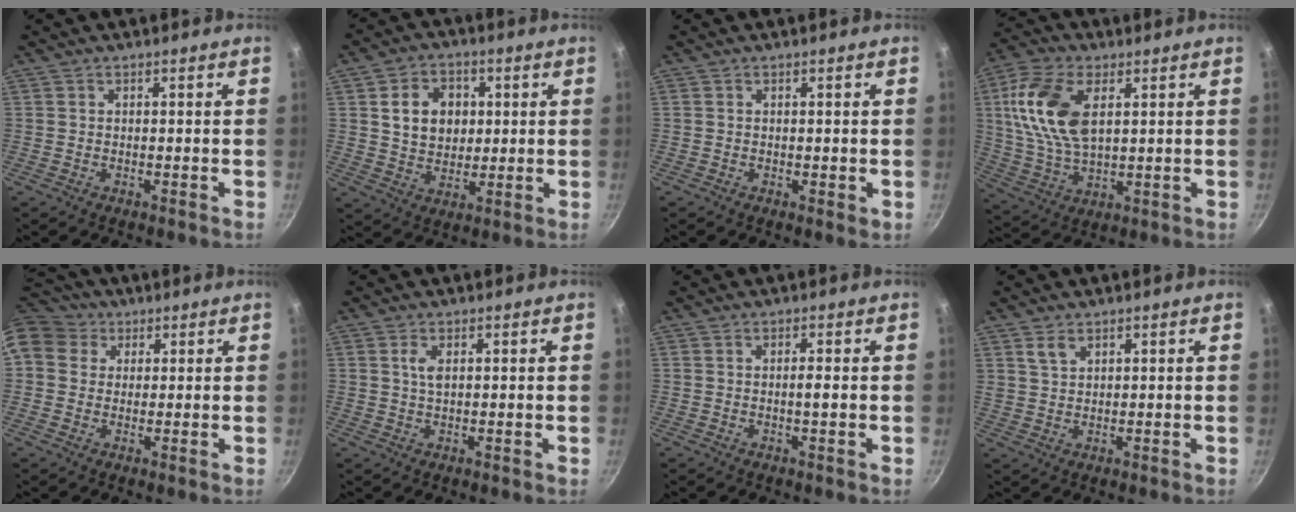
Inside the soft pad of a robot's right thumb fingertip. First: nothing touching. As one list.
[{"total": 10.3, "force": [2.1, 8.2, 5.8], "torque": [-0.066, -0.001, 0.035]}, {"total": 0.9, "force": [-0.1, 0.4, 0.8], "torque": [-0.009, -0.002, -0.002]}, {"total": 15.2, "force": [4.0, 8.4, 12.0], "torque": [-0.231, -0.004, 0.078]}, {"total": 11.8, "force": [4.1, 9.8, 5.3], "torque": [-0.094, 0.020, 0.062]}, {"total": 2.2, "force": [0.7, 0.9, 1.9], "torque": [-0.036, -0.001, 0.015]}, {"total": 1.6, "force": [-0.2, 0.0, 1.6], "torque": [-0.030, -0.001, -0.004]}, {"total": 3.1, "force": [1.9, 1.7, 1.9], "torque": [-0.032, -0.004, 0.040]}]